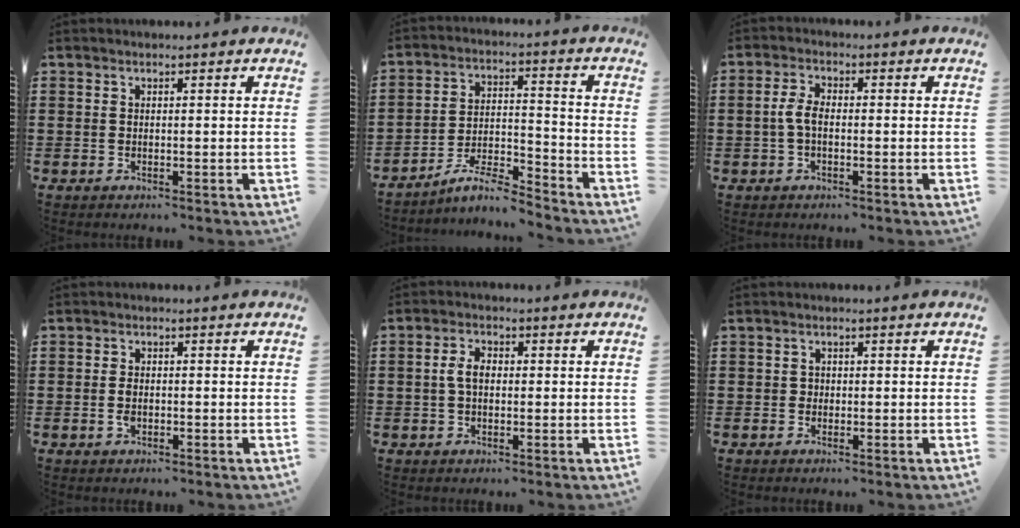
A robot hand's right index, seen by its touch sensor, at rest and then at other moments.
{"total": 6.5, "force": [-5.8, 0.6, 2.8], "torque": [-0.057, -0.001, -0.114]}
{"total": 3.4, "force": [-0.6, 1.7, 2.9], "torque": [-0.077, -0.004, -0.017]}
{"total": 1.8, "force": [-0.3, 1.0, 1.5], "torque": [-0.037, -0.001, -0.009]}
{"total": 3.4, "force": [0.1, 1.9, 2.8], "torque": [-0.063, 0.006, -0.002]}
{"total": 0.8, "force": [0.0, 0.7, 0.2], "torque": [-0.006, 0.003, -0.001]}